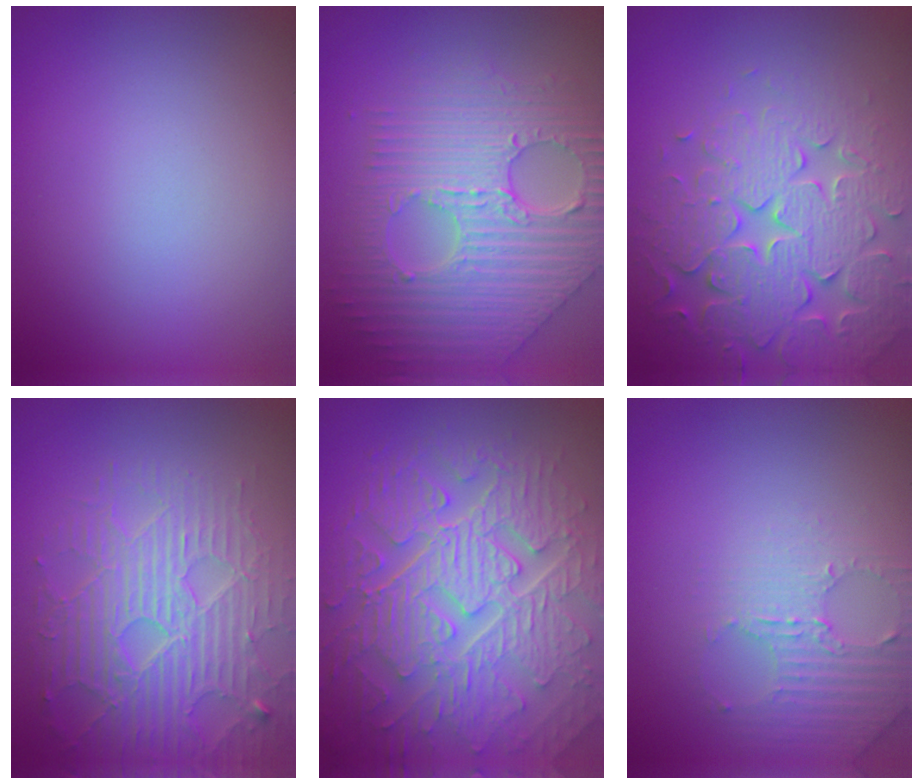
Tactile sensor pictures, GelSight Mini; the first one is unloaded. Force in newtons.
{"total": 10.0, "press": 6.9, "slide": 7.2}
{"total": 7.7, "press": 7.6, "slide": 1.6}
{"total": 6.6, "press": 5.5, "slide": 3.6}
{"total": 10.6, "press": 7.0, "slide": 7.9}
{"total": 3.5, "press": 3.4, "slide": 0.8}